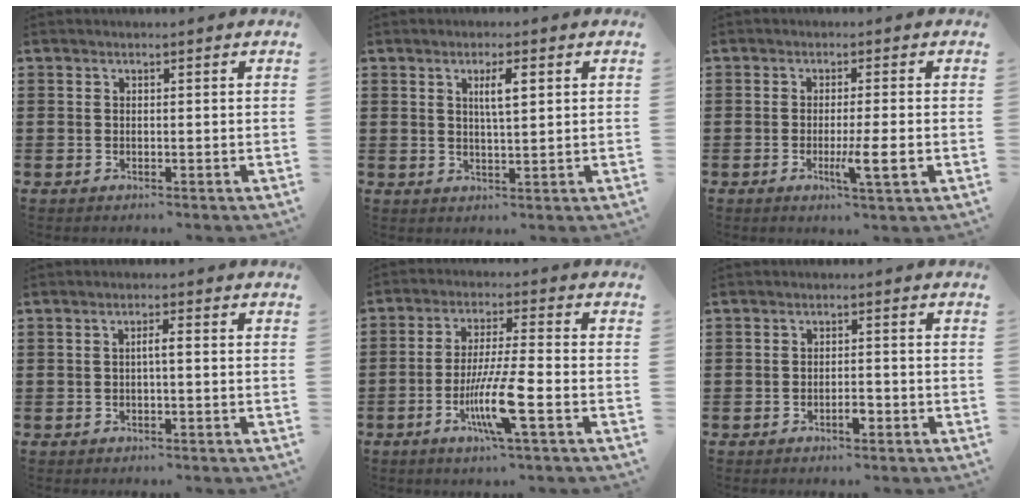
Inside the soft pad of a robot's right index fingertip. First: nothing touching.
{"total": 3.5, "force": [1.2, 0.7, 3.3], "torque": [-0.059, 0.002, 0.016]}
{"total": 4.8, "force": [-1.4, 0.0, 4.6], "torque": [-0.083, -0.017, -0.025]}
{"total": 1.7, "force": [-0.3, 0.1, 1.7], "torque": [-0.031, 0.000, -0.006]}
{"total": 9.7, "force": [-3.8, 0.7, 8.9], "torque": [-0.177, -0.016, -0.073]}
{"total": 2.3, "force": [-1.2, 0.8, 1.8], "torque": [-0.033, 0.002, -0.023]}